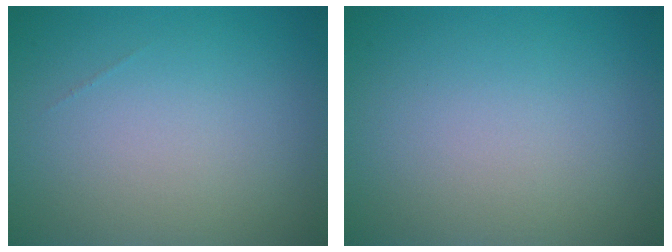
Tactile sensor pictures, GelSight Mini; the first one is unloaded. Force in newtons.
{"total": 0.0}